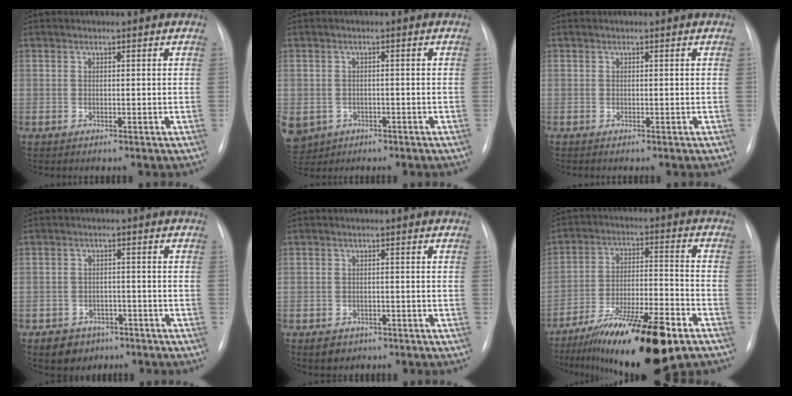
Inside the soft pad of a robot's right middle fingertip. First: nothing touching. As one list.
[{"total": 11.0, "force": [-5.0, 9.1, 3.6], "torque": [-0.117, -0.001, -0.065]}, {"total": 0.0}, {"total": 5.1, "force": [-3.2, 3.8, 1.1], "torque": [-0.019, 0.009, -0.040]}, {"total": 3.3, "force": [-2.1, 2.4, 1.0], "torque": [-0.015, 0.004, -0.022]}, {"total": 19.1, "force": [-12.6, 3.4, 13.9], "torque": [-0.201, -0.010, -0.208]}]